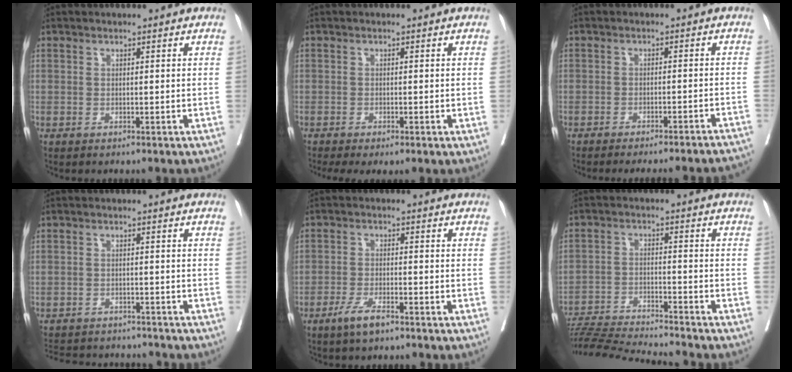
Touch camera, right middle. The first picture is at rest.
{"total": 4.2, "force": [-2.5, 1.4, 3.1], "torque": [-0.050, -0.013, -0.041]}
{"total": 15.7, "force": [-14.9, 0.5, 5.0], "torque": [-0.048, -0.007, -0.170]}
{"total": 11.4, "force": [-10.6, 3.1, 2.9], "torque": [-0.060, 0.006, -0.139]}
{"total": 4.2, "force": [-2.9, 0.8, 2.9], "torque": [-0.061, -0.004, -0.054]}
{"total": 12.8, "force": [-12.3, -1.4, 3.4], "torque": [-0.046, -0.009, -0.204]}